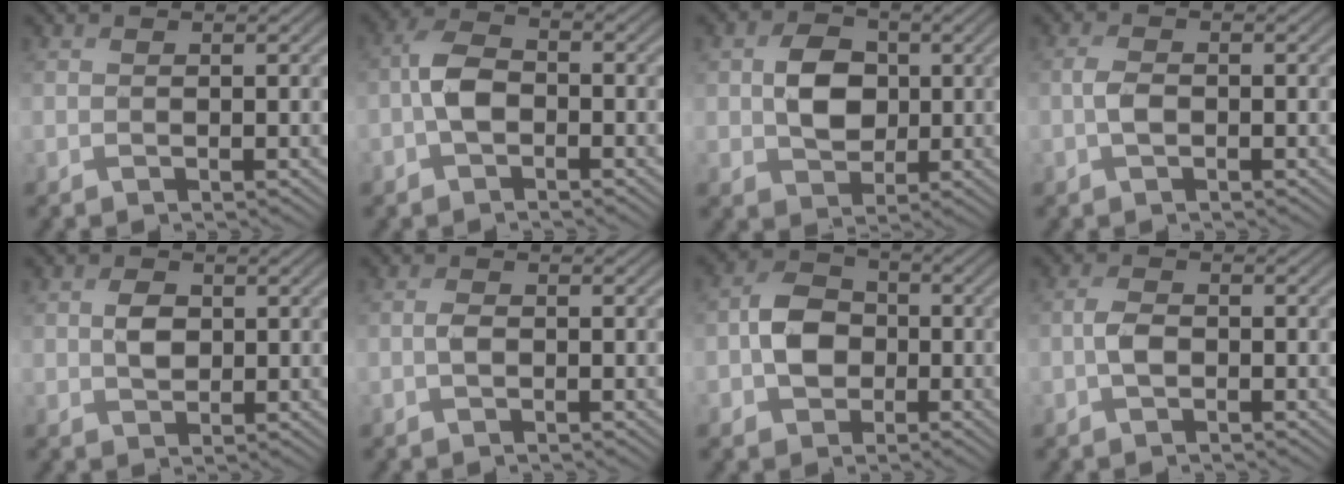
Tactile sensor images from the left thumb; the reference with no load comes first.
{"total": 4.5, "force": [-1.5, 2.6, 3.3], "torque": [-0.070, 0.010, -0.040]}
{"total": 5.7, "force": [0.3, 4.5, 3.4], "torque": [-0.069, 0.002, 0.000]}
{"total": 1.9, "force": [-0.6, 1.0, 1.5], "torque": [-0.034, 0.003, -0.015]}
{"total": 2.7, "force": [0.4, 1.9, 1.8], "torque": [-0.038, -0.001, 0.007]}
{"total": 1.2, "force": [-0.4, 0.6, 1.0], "torque": [-0.020, 0.003, -0.011]}
{"total": 5.8, "force": [-1.3, 4.7, 3.1], "torque": [-0.057, 0.006, -0.036]}
{"total": 2.3, "force": [-0.9, 1.2, 1.7], "torque": [-0.036, 0.005, -0.022]}